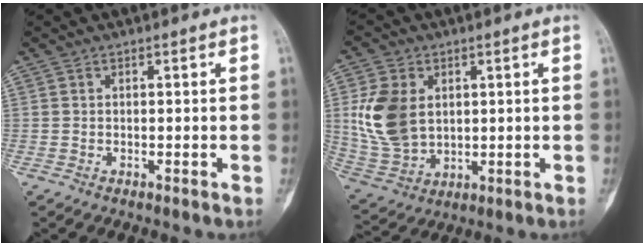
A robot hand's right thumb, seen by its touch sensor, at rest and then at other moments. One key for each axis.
{"total": 12.8, "fx": 2.3, "fy": 9.1, "fz": 8.7, "tx": -0.163, "ty": -0.012, "tz": 0.059}